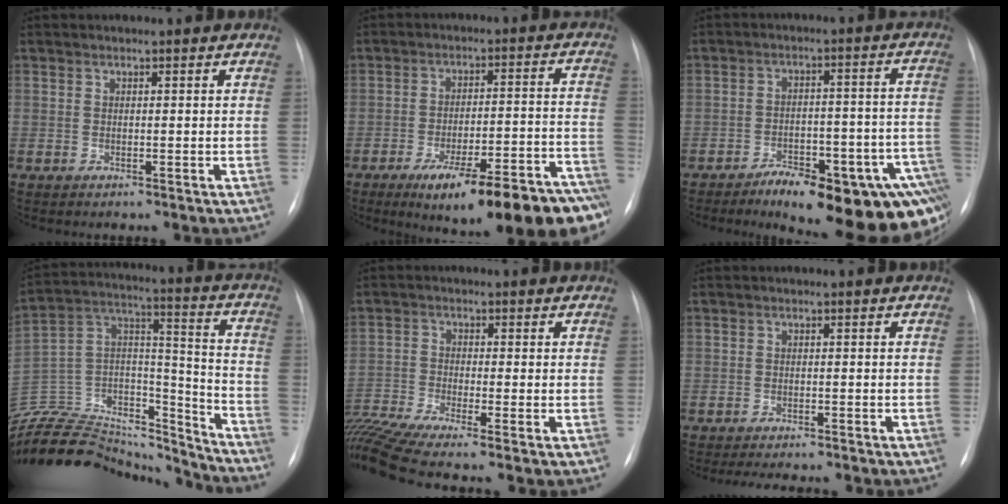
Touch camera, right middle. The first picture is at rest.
{"total": 21.7, "force": [-15.5, 4.2, 14.6], "torque": [-0.125, 0.023, -0.218]}
{"total": 20.8, "force": [-15.0, 6.2, 12.9], "torque": [-0.069, 0.039, -0.190]}
{"total": 31.7, "force": [-29.0, 8.0, 9.9], "torque": [-0.211, 0.009, -0.454]}
{"total": 10.8, "force": [-8.9, -1.0, 5.9], "torque": [-0.135, -0.006, -0.165]}
{"total": 6.1, "force": [-5.4, 1.2, 2.6], "torque": [-0.031, -0.004, -0.074]}